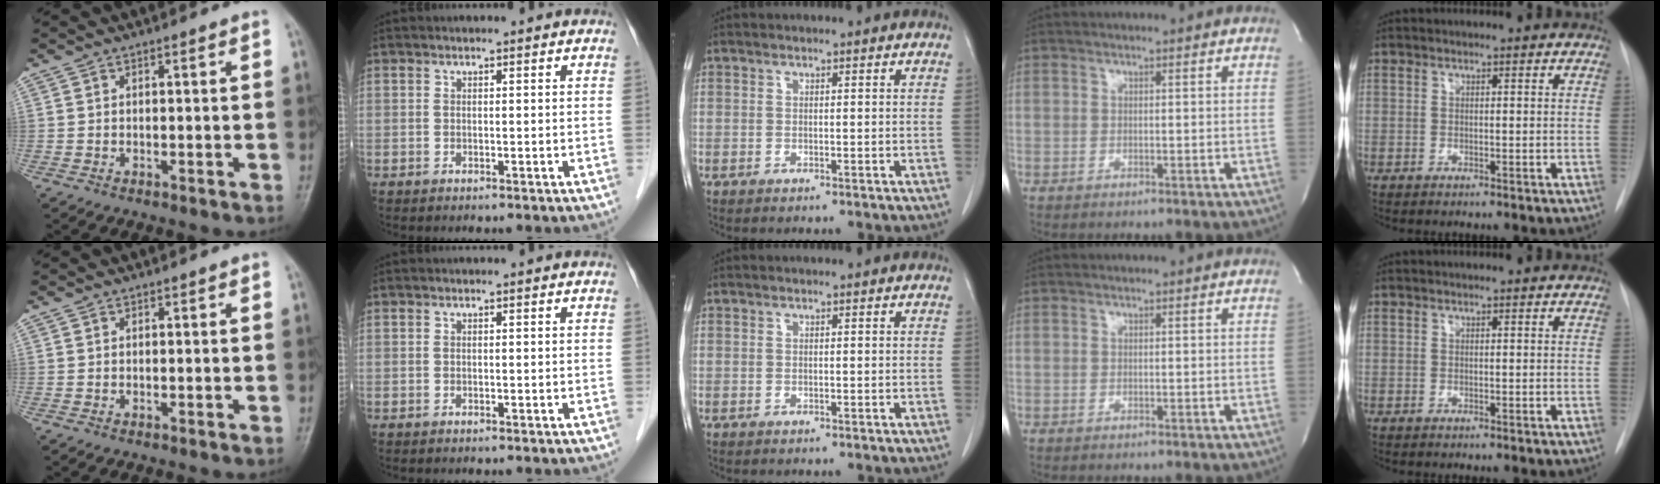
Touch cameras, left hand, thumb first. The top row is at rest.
{}